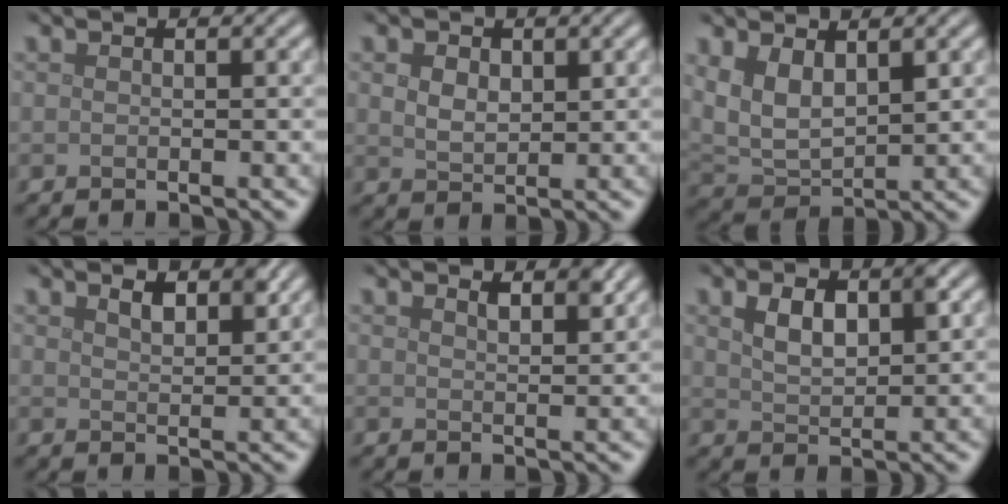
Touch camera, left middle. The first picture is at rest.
{"total": 2.4, "force": [0.9, 1.6, 1.4], "torque": [-0.031, -0.002, 0.019]}
{"total": 4.6, "force": [1.6, 2.6, 3.4], "torque": [-0.082, -0.005, 0.038]}
{"total": 2.4, "force": [1.6, 1.0, 1.5], "torque": [-0.029, 0.001, 0.028]}
{"total": 1.8, "force": [1.4, 0.5, 1.0], "torque": [-0.017, -0.001, 0.023]}
{"total": 3.7, "force": [1.3, 1.9, 2.8], "torque": [-0.057, 0.003, 0.026]}